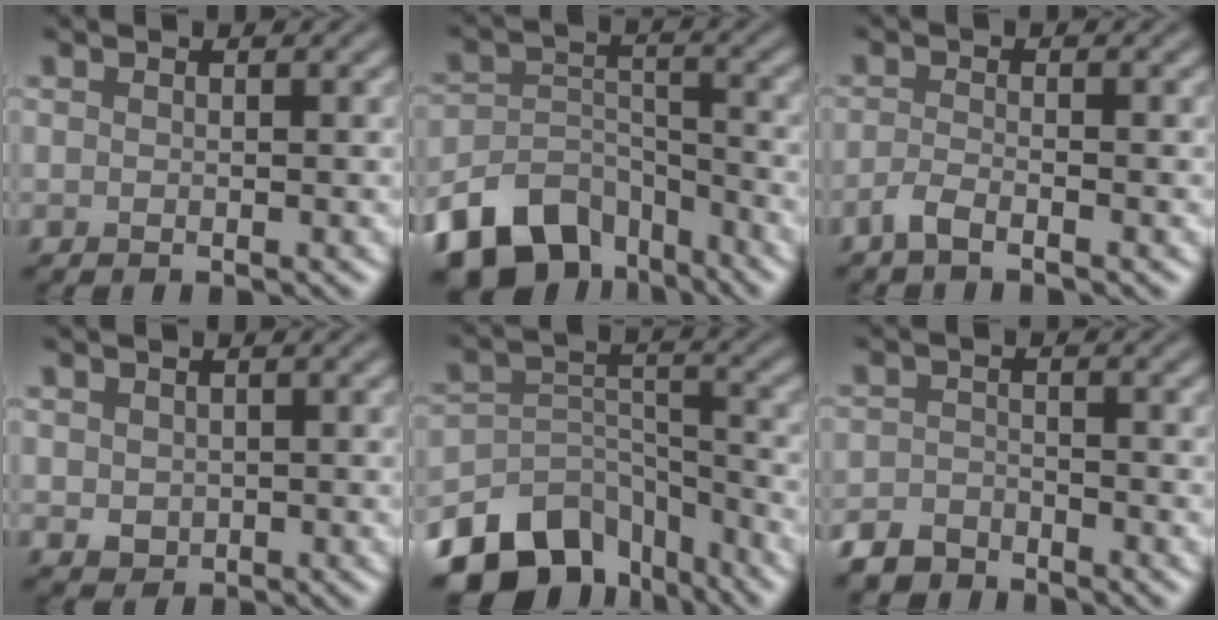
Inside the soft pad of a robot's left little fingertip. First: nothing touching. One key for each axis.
{"total": 10.0, "fx": -7.4, "fy": 5.5, "fz": 3.8, "tx": -0.066, "ty": -0.005, "tz": -0.129}
{"total": 1.6, "fx": -1.1, "fy": 0.4, "fz": 1.1, "tx": -0.024, "ty": 0.000, "tz": -0.029}
{"total": 1.4, "fx": 0.2, "fy": 1.3, "fz": 0.6, "tx": -0.012, "ty": -0.003, "tz": 0.005}
{"total": 10.8, "fx": -8.1, "fy": 6.0, "fz": 3.8, "tx": -0.060, "ty": 0.002, "tz": -0.134}
{"total": 3.0, "fx": -2.7, "fy": 1.2, "fz": 0.5, "tx": -0.008, "ty": -0.001, "tz": -0.058}